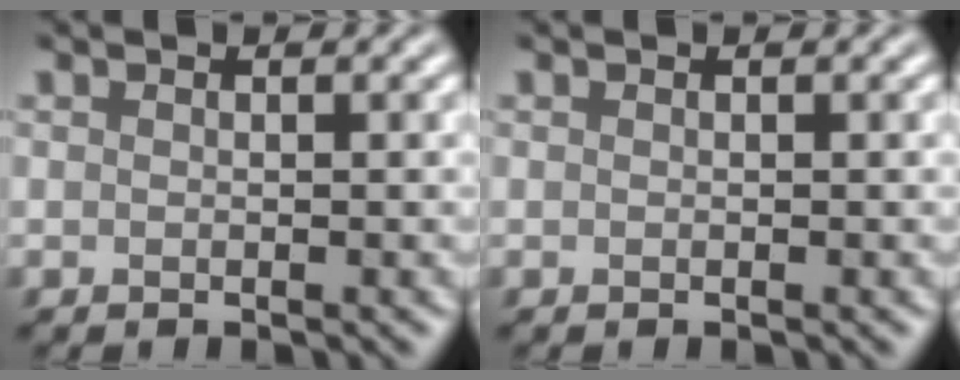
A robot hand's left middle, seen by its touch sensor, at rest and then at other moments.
{"total": 0.0}